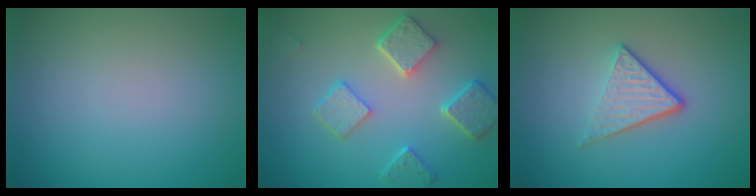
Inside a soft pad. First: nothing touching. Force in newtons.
{"total": 5.2, "press": 4.1, "slide": 3.2}
{"total": 3.6, "press": 2.4, "slide": 2.7}